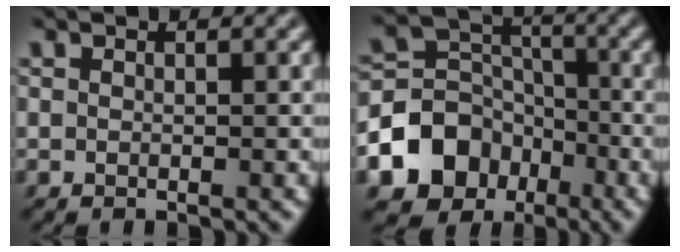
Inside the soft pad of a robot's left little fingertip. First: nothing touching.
{"total": 10.5, "force": [-5.2, 8.4, 3.4], "torque": [-0.068, -0.010, -0.112]}